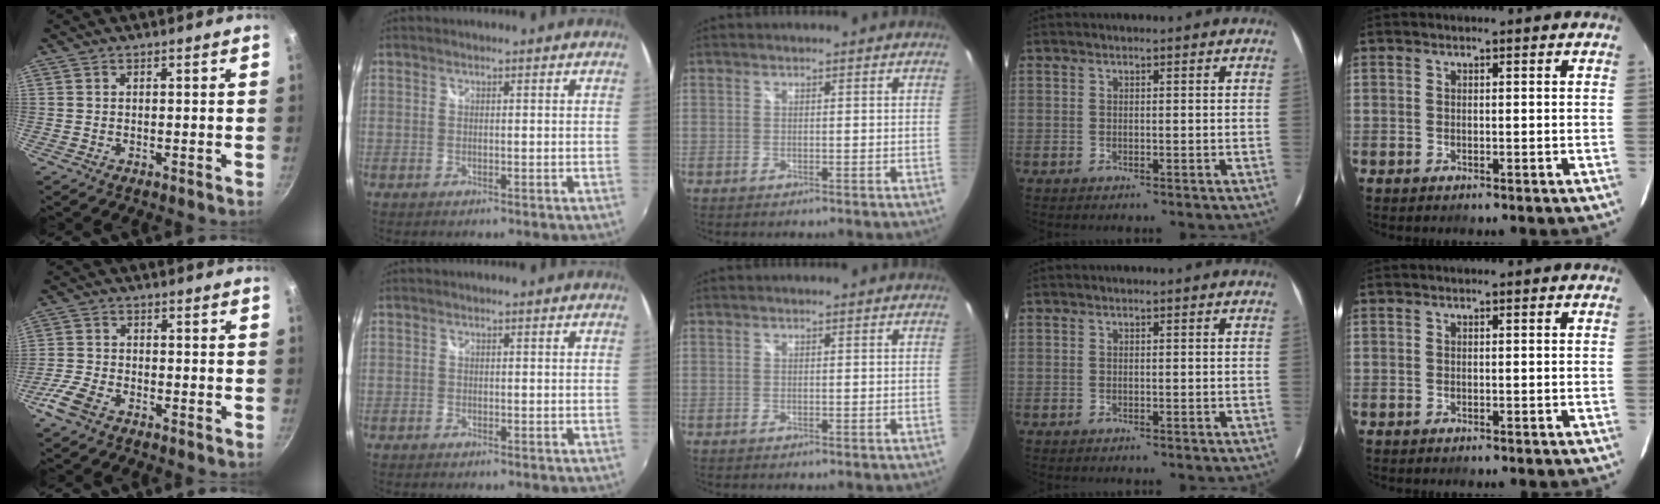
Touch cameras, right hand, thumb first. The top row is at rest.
{"thumb": {"total": 5.7, "force": [-3.7, 2.8, 3.4], "torque": [-0.080, 0.020, -0.081]}, "index": {"total": 0.7, "force": [-0.6, 0.4, 0.0], "torque": [-0.002, -0.003, -0.014]}}